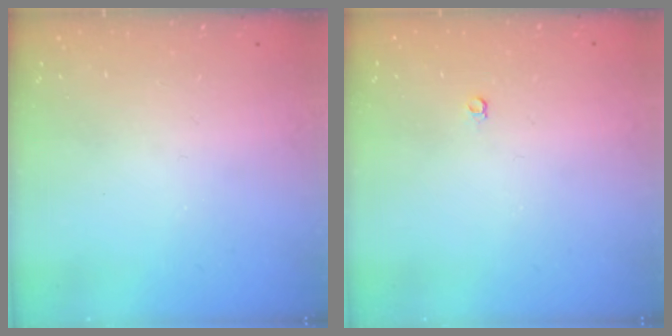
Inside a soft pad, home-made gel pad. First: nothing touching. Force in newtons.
{"total": 3.6, "press": 3.6, "slide": 0.6}